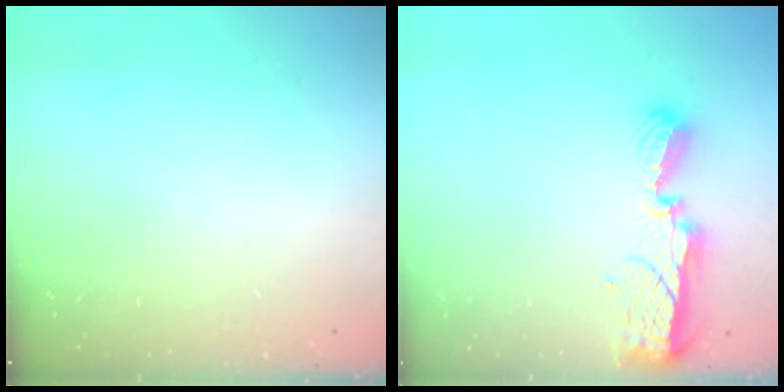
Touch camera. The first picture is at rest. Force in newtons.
{"total": 8.3, "press": 8.3, "slide": 0.8}